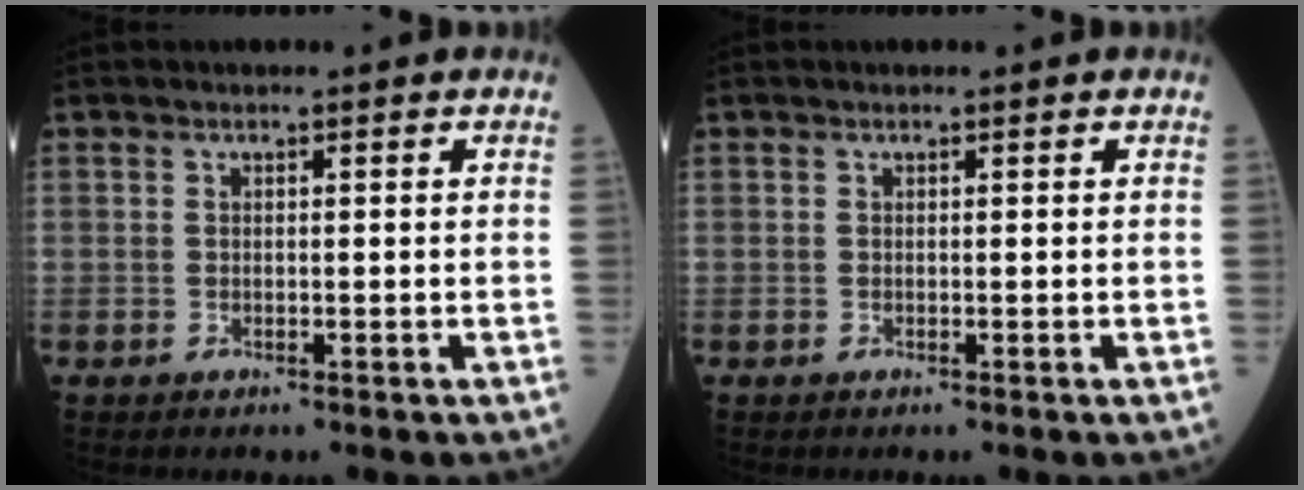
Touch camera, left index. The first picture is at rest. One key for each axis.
{"total": 0.0}